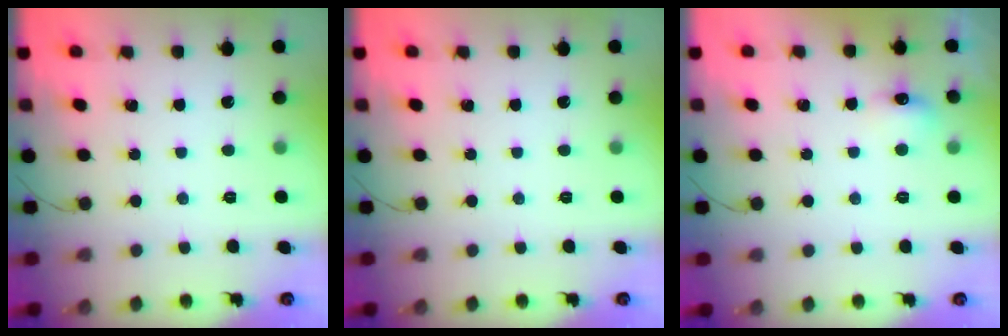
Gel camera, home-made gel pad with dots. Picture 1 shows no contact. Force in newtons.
{"total": 0.0}
{"total": 5.2, "press": 5.0, "slide": 1.3}